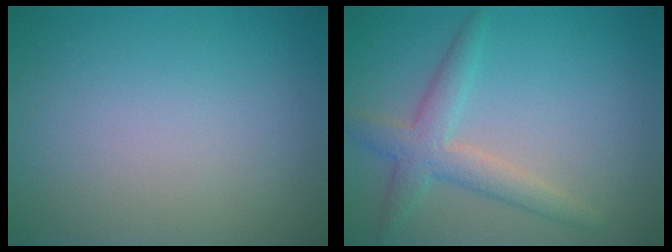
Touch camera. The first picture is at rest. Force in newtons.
{"total": 3.4, "press": 3.4, "slide": 0.1}